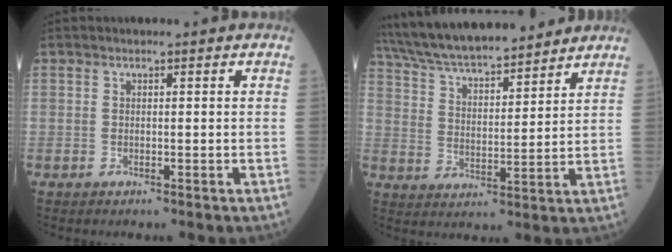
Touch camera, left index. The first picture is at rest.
{"total": 19.5, "force": [17.3, 3.1, 8.3], "torque": [-0.142, 0.031, 0.282]}